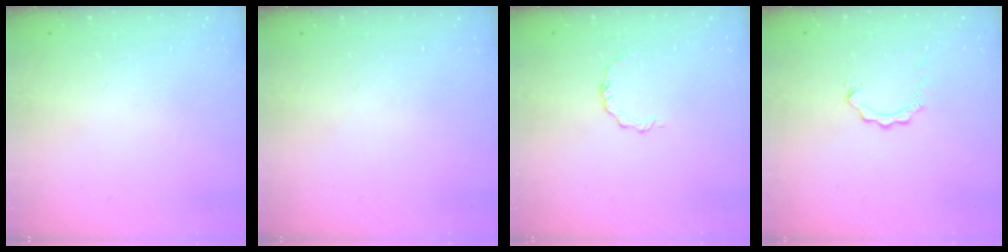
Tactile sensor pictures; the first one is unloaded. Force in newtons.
{"total": 0.0}
{"total": 3.3, "press": 3.3, "slide": 0.2}
{"total": 2.7, "press": 2.7, "slide": 0.3}